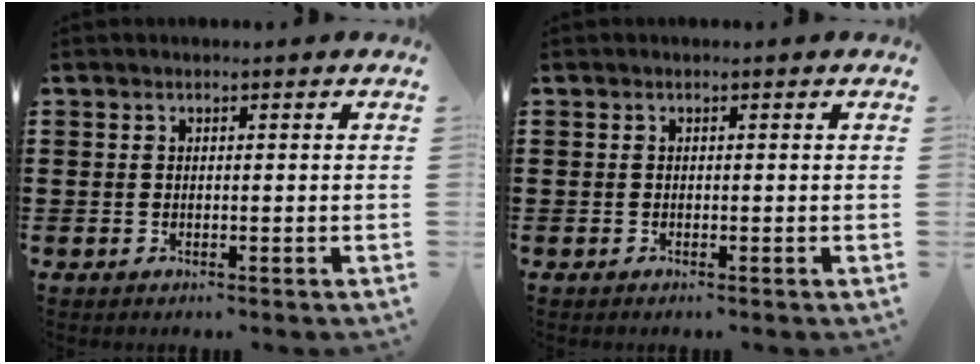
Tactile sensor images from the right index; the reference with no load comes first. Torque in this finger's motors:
{"motor_torque": [0.02, -0.04, 0.00, 0.02]}